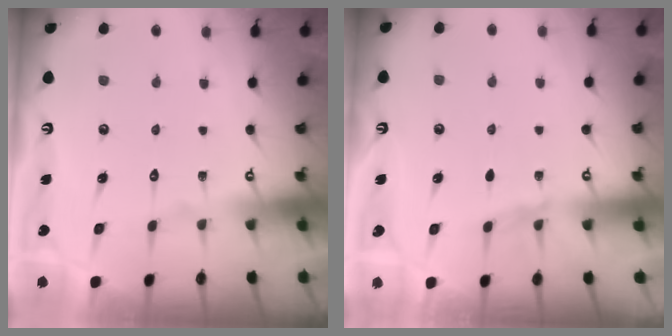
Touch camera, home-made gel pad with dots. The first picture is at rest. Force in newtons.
{"total": 1.8, "press": 1.8, "slide": 0.3}